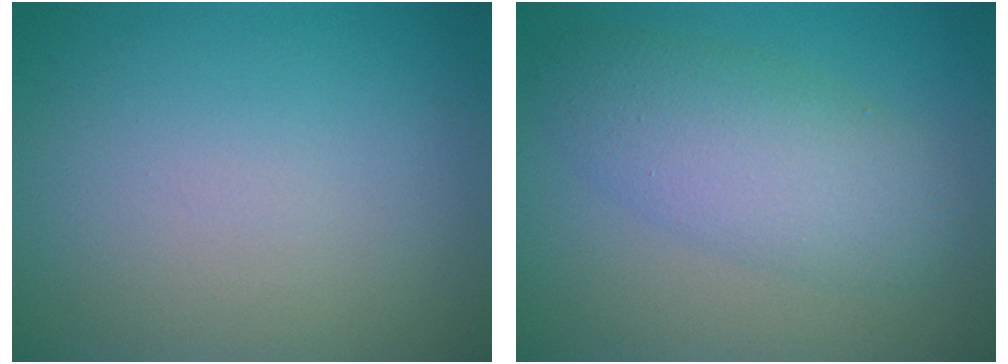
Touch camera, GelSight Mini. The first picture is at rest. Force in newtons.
{"total": 5.3, "press": 5.3, "slide": 0.0}